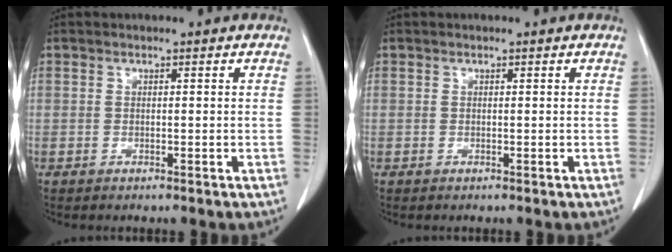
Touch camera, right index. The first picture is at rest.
{"total": 0.0}